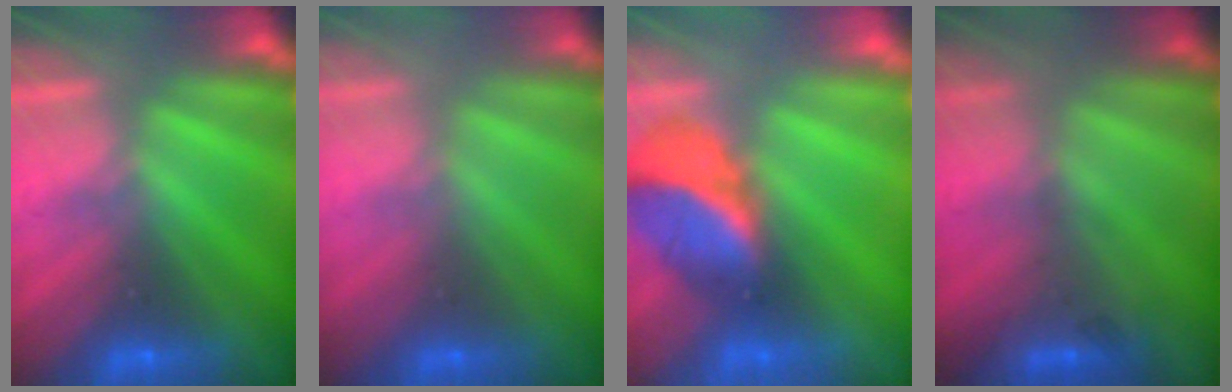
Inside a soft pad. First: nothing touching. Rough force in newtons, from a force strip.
{"total": 2.6}
{"total": 2.6}
{"total": 2.2}